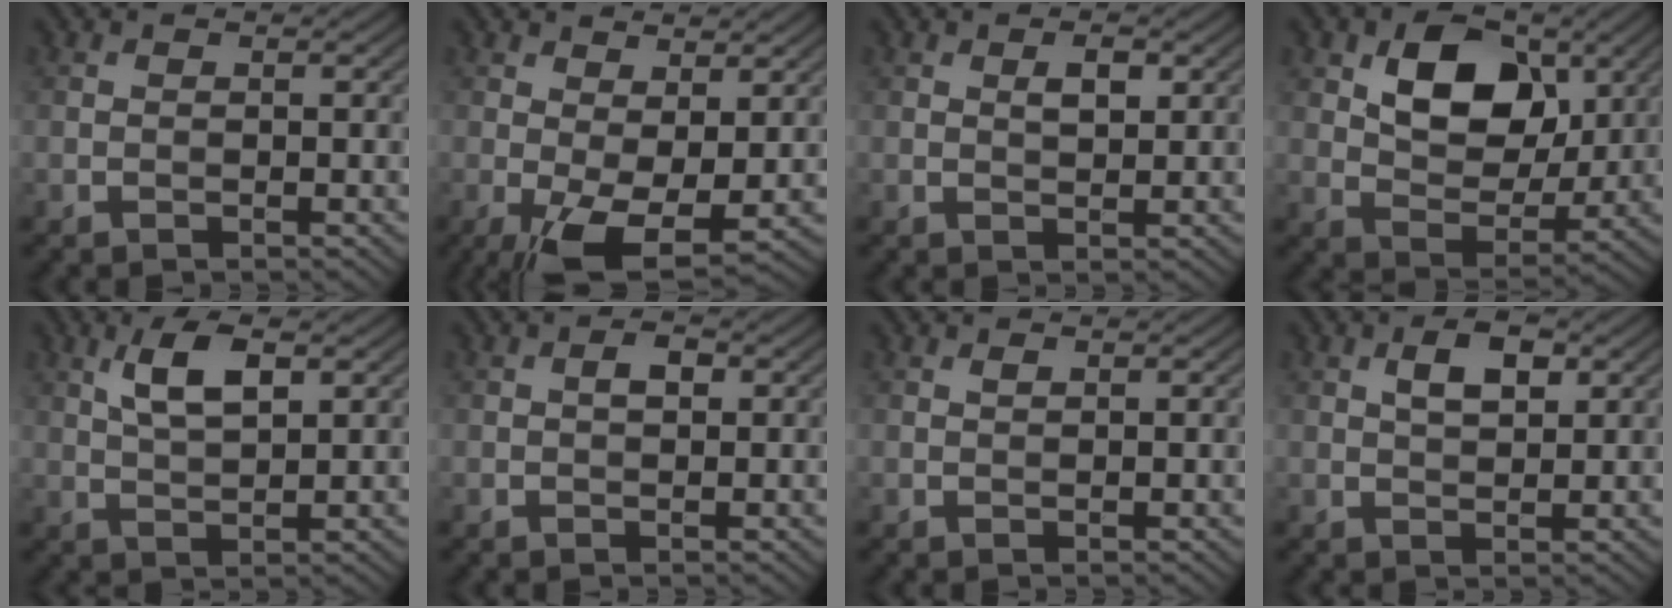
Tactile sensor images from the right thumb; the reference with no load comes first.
{"total": 7.0, "force": [-0.9, 2.8, 6.3], "torque": [-0.126, -0.003, -0.012]}
{"total": 2.0, "force": [0.7, 0.9, 1.6], "torque": [-0.027, -0.003, 0.014]}
{"total": 9.8, "force": [3.4, 6.5, 6.6], "torque": [-0.120, -0.002, 0.054]}
{"total": 5.0, "force": [2.1, 1.6, 4.2], "torque": [-0.093, 0.001, 0.042]}
{"total": 1.6, "force": [0.3, 0.8, 1.4], "torque": [-0.021, 0.003, 0.002]}
{"total": 0.5, "force": [0.4, 0.2, 0.4], "torque": [-0.006, -0.002, 0.007]}
{"total": 3.6, "force": [1.4, 1.8, 2.9], "torque": [-0.052, 0.004, 0.024]}